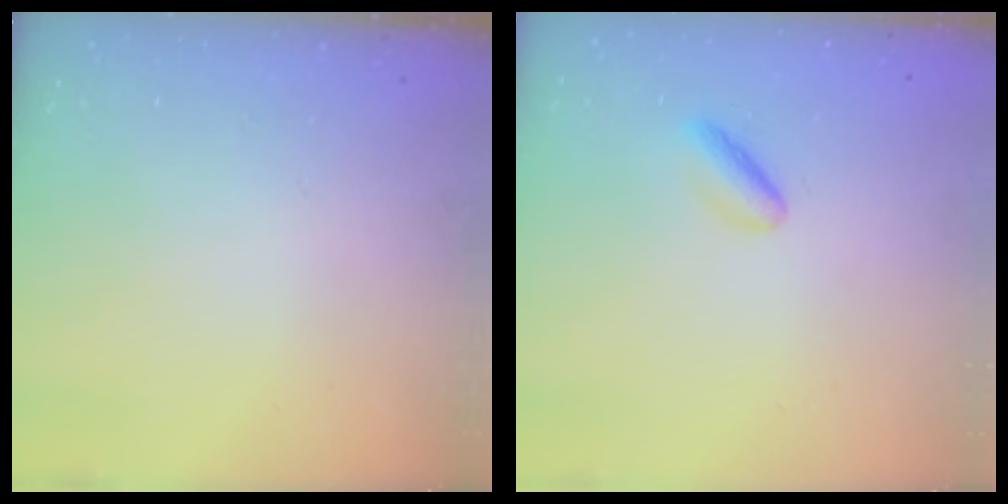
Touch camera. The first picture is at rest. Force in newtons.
{"total": 2.7, "press": 2.5, "slide": 1.2}